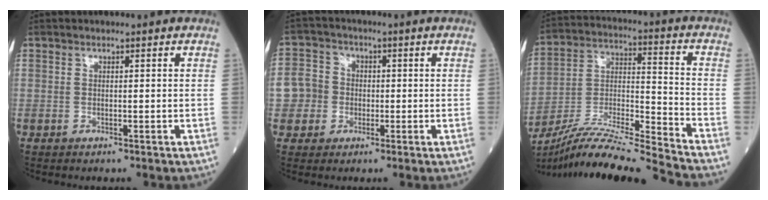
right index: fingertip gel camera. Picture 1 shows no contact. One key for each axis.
{"total": 5.2, "fx": -0.8, "fy": 5.0, "fz": 1.1, "tx": -0.027, "ty": 0.018, "tz": -0.016}
{"total": 19.1, "fx": -17.6, "fy": -2.4, "fz": 7.0, "tx": -0.135, "ty": -0.012, "tz": -0.310}